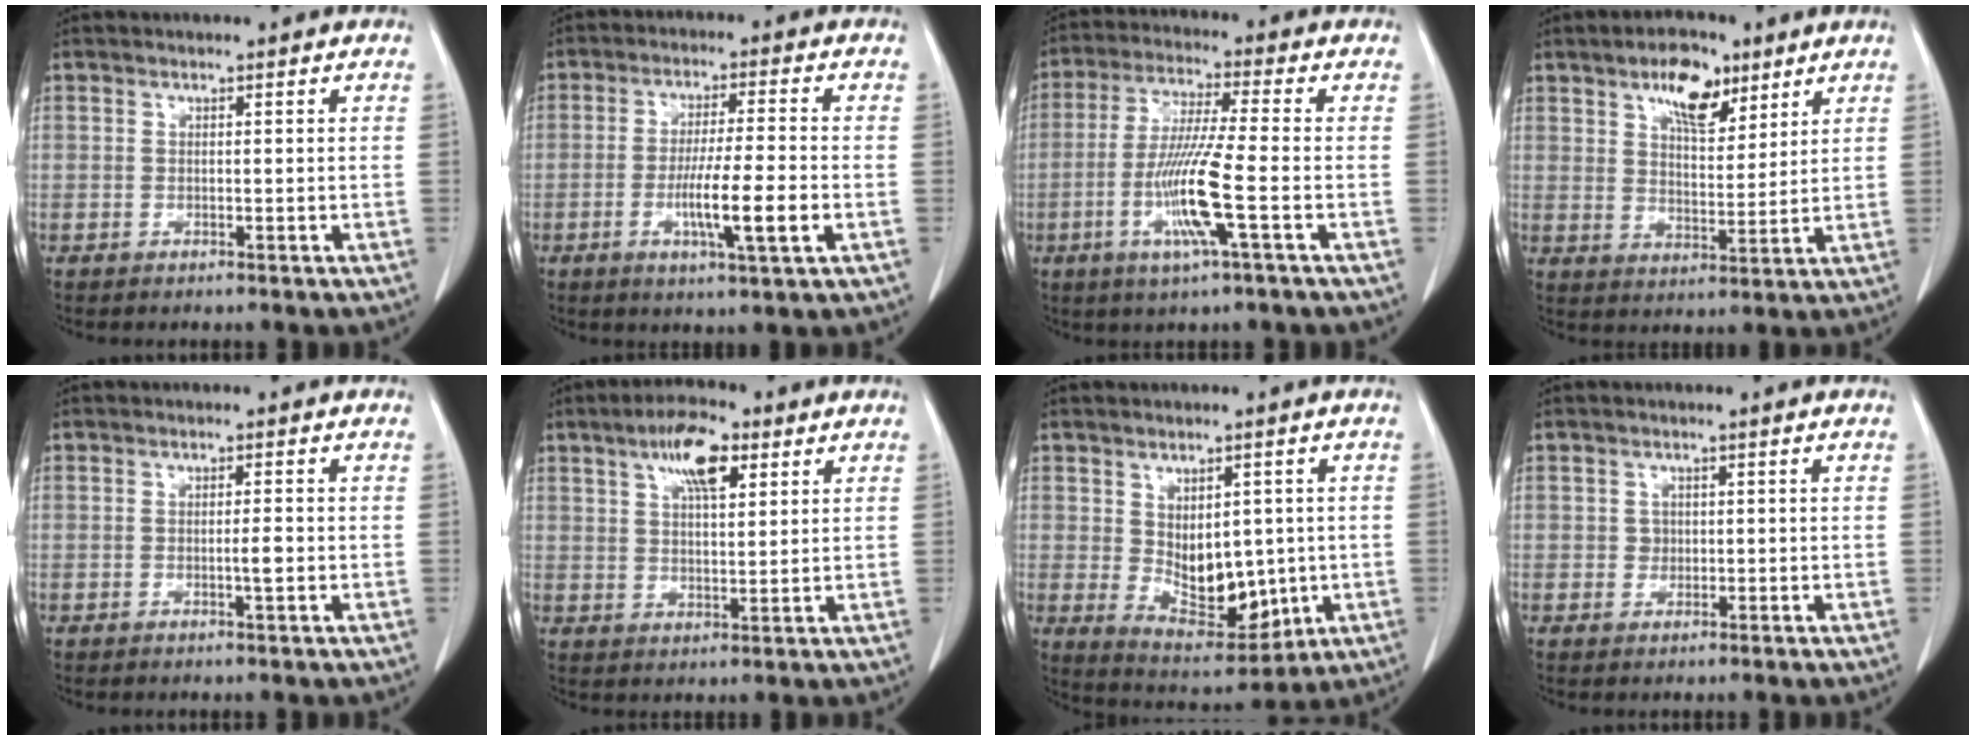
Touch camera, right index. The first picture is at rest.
{"total": 9.0, "force": [-2.6, 0.2, 8.6], "torque": [-0.152, -0.011, -0.046]}
{"total": 10.8, "force": [-3.2, -0.4, 10.3], "torque": [-0.208, -0.014, -0.065]}
{"total": 8.5, "force": [5.2, 3.6, 5.7], "torque": [-0.095, 0.007, 0.089]}
{"total": 1.8, "force": [-0.4, 0.2, 1.8], "torque": [-0.032, 0.000, -0.008]}
{"total": 7.6, "force": [3.9, 2.6, 6.1], "torque": [-0.111, 0.010, 0.066]}
{"total": 10.1, "force": [-0.3, 5.8, 8.2], "torque": [-0.131, -0.008, 0.020]}
{"total": 1.4, "force": [0.0, 1.3, 0.4], "torque": [-0.005, 0.003, 0.003]}